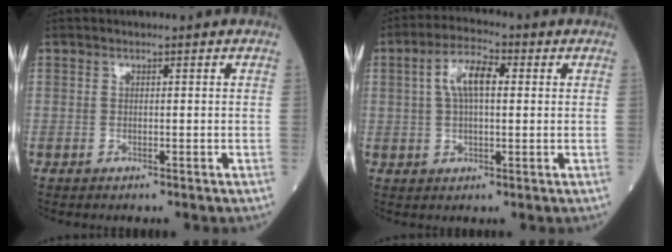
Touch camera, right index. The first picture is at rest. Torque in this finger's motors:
{"motor_torque": [0.52, 0.38, 0.27, 0.13]}